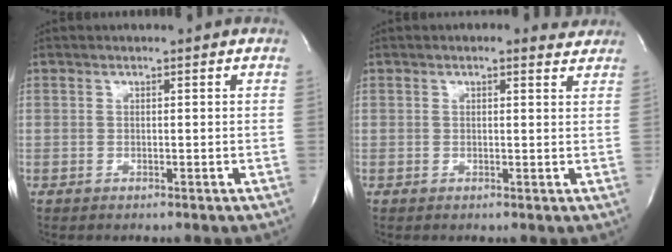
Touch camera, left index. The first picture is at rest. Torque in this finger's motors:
{"motor_torque": [0.34, -0.19, 0.07, -0.01]}